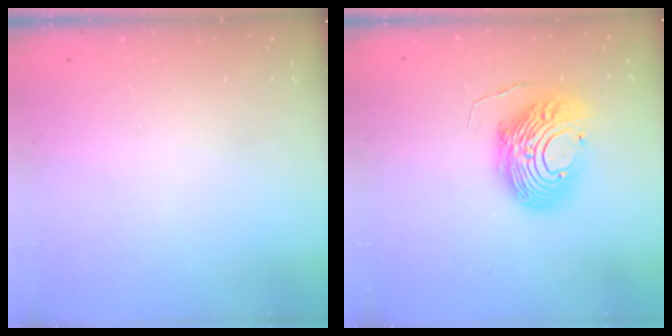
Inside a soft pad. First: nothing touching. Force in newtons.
{"total": 14.6, "press": 14.6, "slide": 1.5}